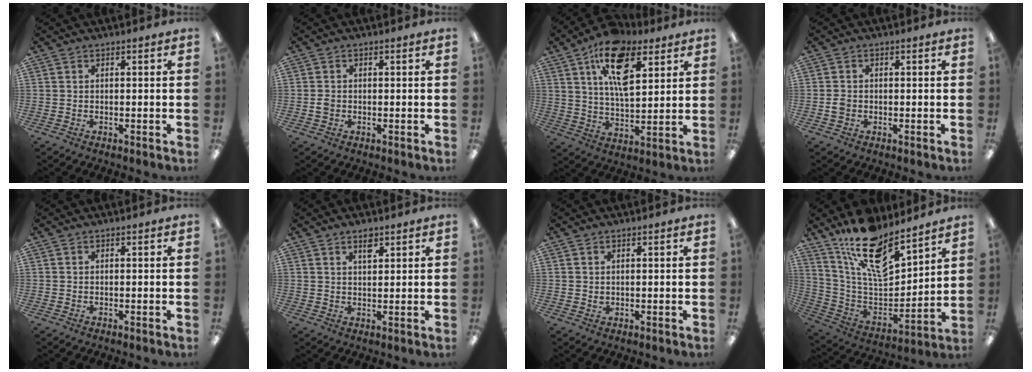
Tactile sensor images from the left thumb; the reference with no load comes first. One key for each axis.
{"total": 1.3, "fx": -0.2, "fy": 1.1, "fz": 0.6, "tx": -0.012, "ty": 0.004, "tz": -0.005}
{"total": 16.8, "fx": 8.8, "fy": 8.4, "fz": 11.6, "tx": -0.188, "ty": -0.020, "tz": 0.151}
{"total": 1.6, "fx": -0.3, "fy": 1.4, "fz": 0.8, "tx": -0.016, "ty": 0.004, "tz": -0.007}
{"total": 0.0}
{"total": 3.2, "fx": 2.3, "fy": 1.3, "fz": 1.8, "tx": -0.024, "ty": -0.004, "tz": 0.037}
{"total": 0.8, "fx": 0.5, "fy": 0.5, "fz": 0.3, "tx": -0.006, "ty": 0.001, "tz": 0.008}
{"total": 18.9, "fx": 14.4, "fy": 7.1, "fz": 9.9, "tx": -0.178, "ty": -0.102, "tz": 0.255}